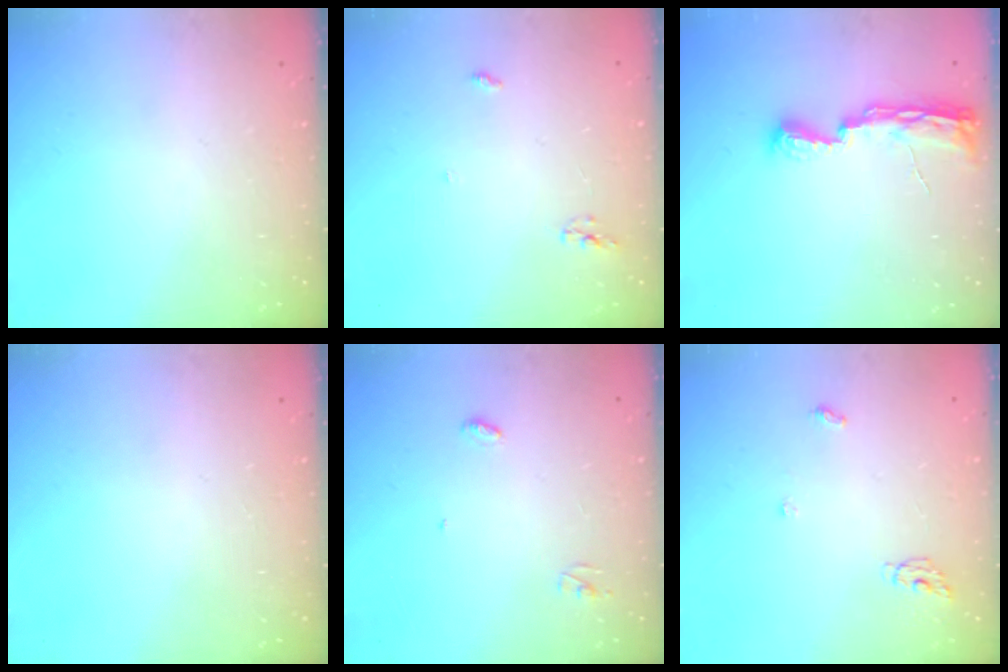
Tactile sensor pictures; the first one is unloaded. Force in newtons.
{"total": 3.7, "press": 3.7, "slide": 0.1}
{"total": 8.9, "press": 8.5, "slide": 2.3}
{"total": 0.0}
{"total": 3.3, "press": 3.2, "slide": 0.3}
{"total": 5.0, "press": 5.0, "slide": 0.3}